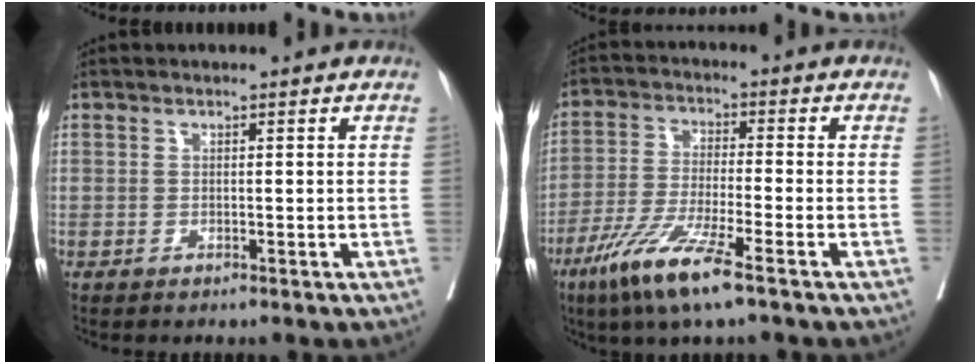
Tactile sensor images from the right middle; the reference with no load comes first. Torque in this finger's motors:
{"motor_torque": [1.36, -0.78, 0.22, 0.12]}